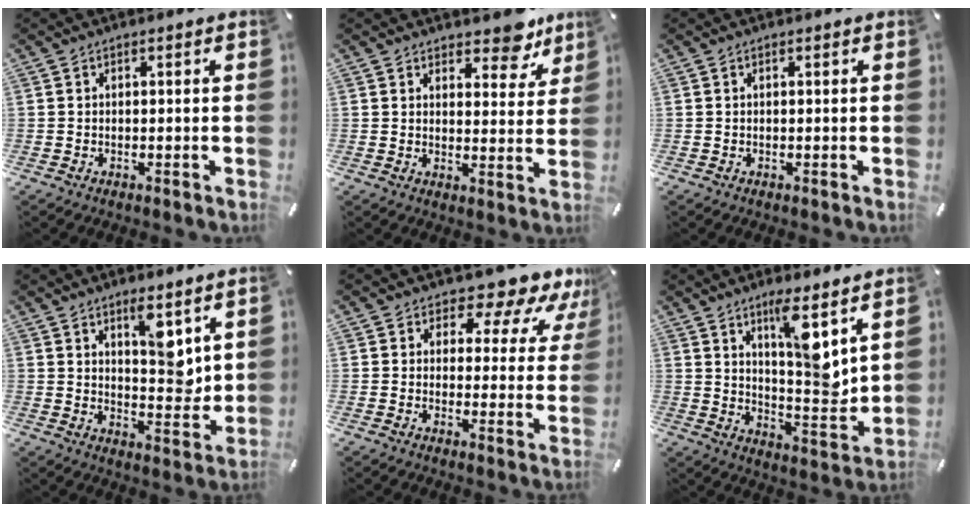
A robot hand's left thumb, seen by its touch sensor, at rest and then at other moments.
{"total": 8.6, "force": [7.1, 3.9, 2.9], "torque": [-0.010, -0.060, 0.121]}
{"total": 0.0}
{"total": 9.2, "force": [5.2, 4.3, 6.3], "torque": [-0.072, -0.043, 0.084]}
{"total": 10.1, "force": [7.9, 4.3, 4.5], "torque": [-0.063, -0.066, 0.138]}
{"total": 11.8, "force": [6.8, 3.0, 9.2], "torque": [-0.122, -0.061, 0.111]}